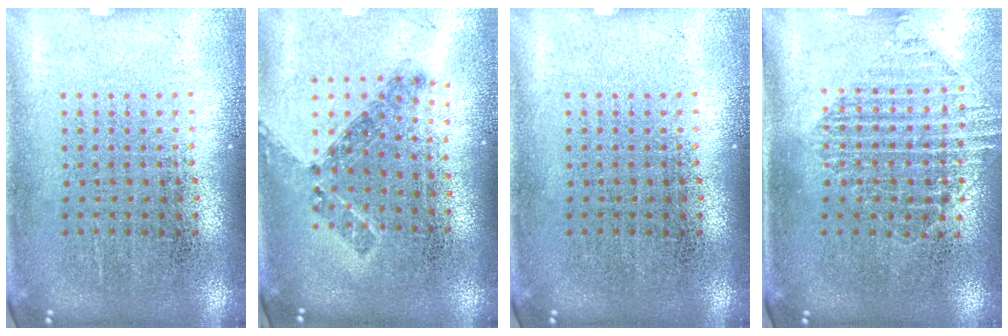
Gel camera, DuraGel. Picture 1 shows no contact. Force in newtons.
{"total": 0.8, "press": 0.7, "slide": 0.5}
{"total": 0.0}
{"total": 1.4, "press": 1.2, "slide": 0.7}